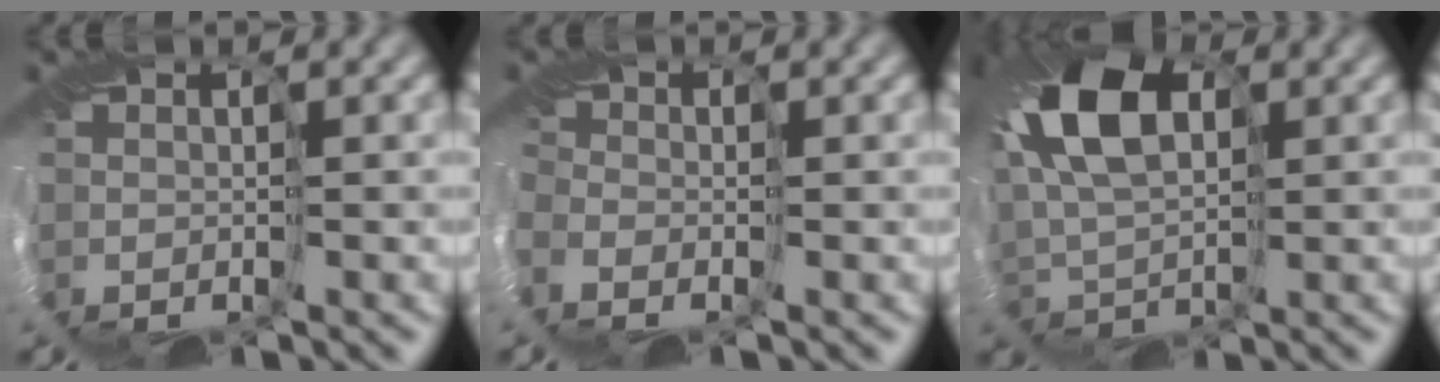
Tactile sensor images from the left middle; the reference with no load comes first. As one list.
[{"total": 1.8, "force": [-1.5, 1.0, 0.0], "torque": [-0.013, -0.012, -0.025]}, {"total": 9.4, "force": [3.8, 5.1, 7.0], "torque": [-0.169, 0.025, 0.063]}]